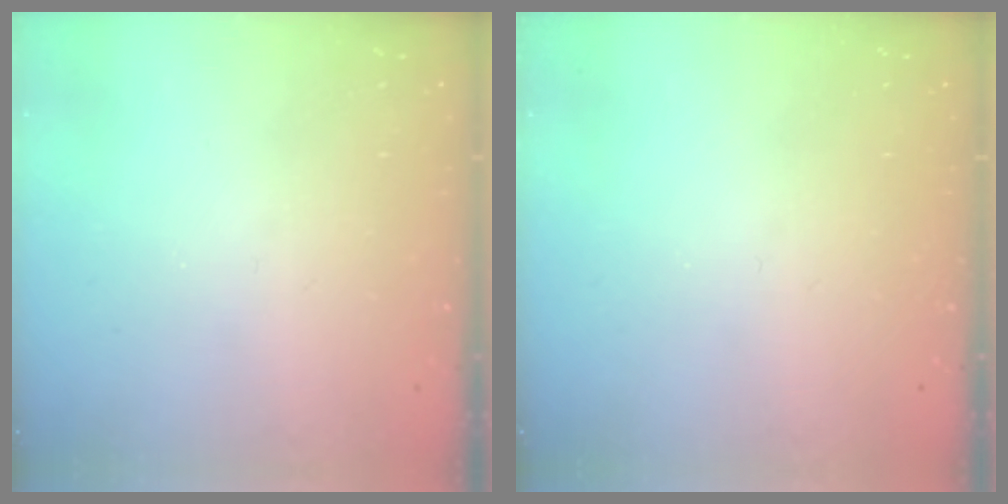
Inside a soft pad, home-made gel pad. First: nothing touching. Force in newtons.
{"total": 0.0}